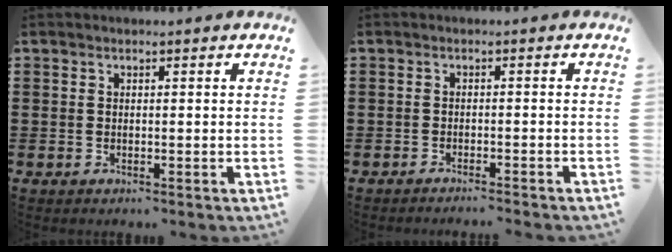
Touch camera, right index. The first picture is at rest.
{"total": 1.7, "force": [-1.7, -0.5, 0.1], "torque": [-0.003, 0.001, -0.033]}